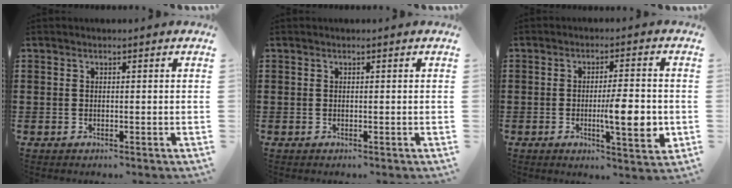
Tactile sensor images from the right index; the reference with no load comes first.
{"total": 0.0}
{"total": 8.4, "force": [-1.4, 1.6, 8.1], "torque": [-0.118, -0.011, -0.023]}